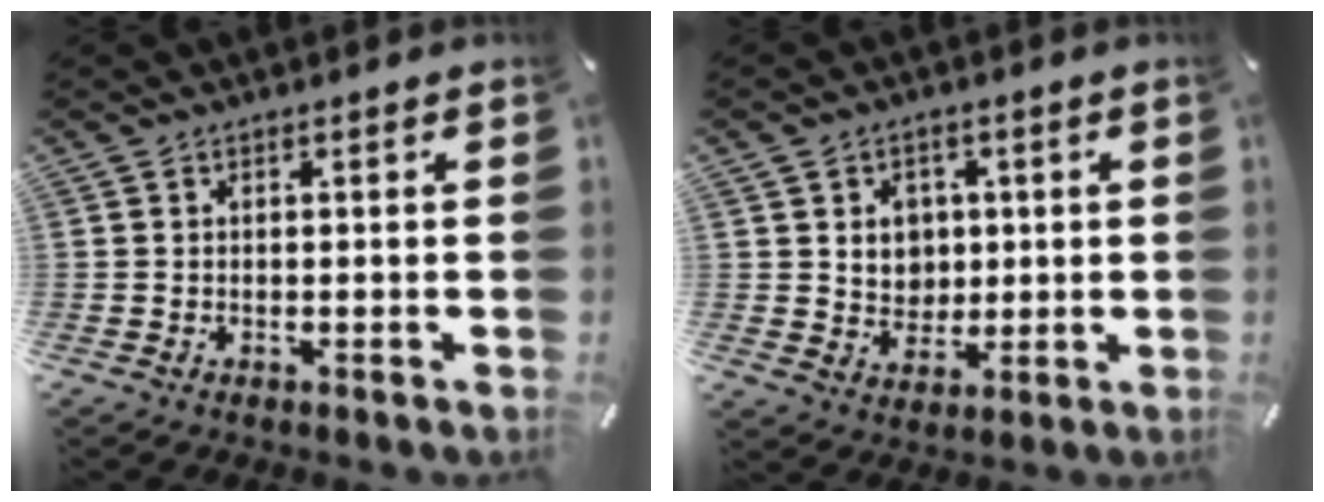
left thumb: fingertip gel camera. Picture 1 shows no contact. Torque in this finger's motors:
{"motor_torque": [1.16, 1.07, 0.28, -0.34, 0.01]}